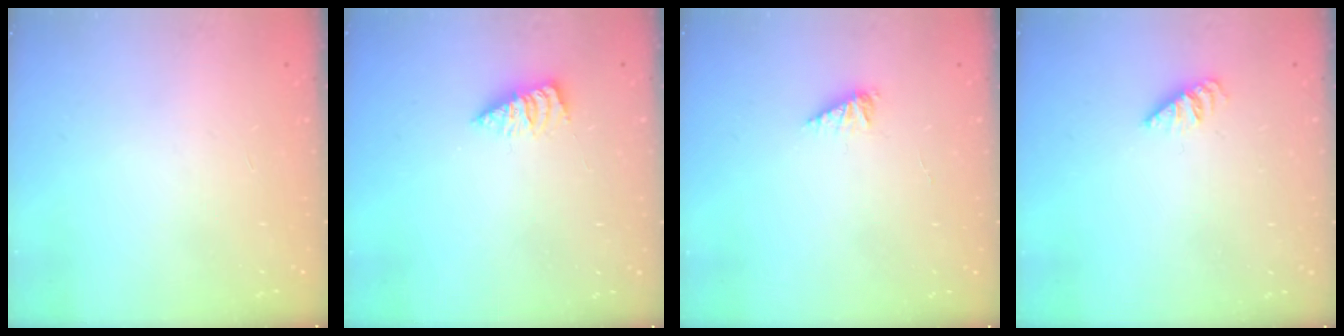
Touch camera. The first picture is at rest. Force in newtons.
{"total": 2.5, "press": 2.5, "slide": 0.3}
{"total": 2.4, "press": 2.4, "slide": 0.3}
{"total": 0.6, "press": 0.5, "slide": 0.2}